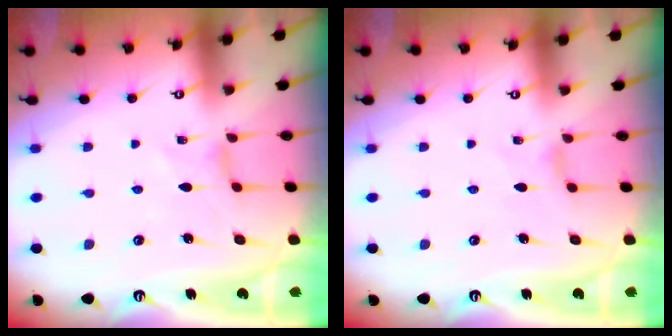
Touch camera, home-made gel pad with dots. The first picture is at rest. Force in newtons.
{"total": 0.0}